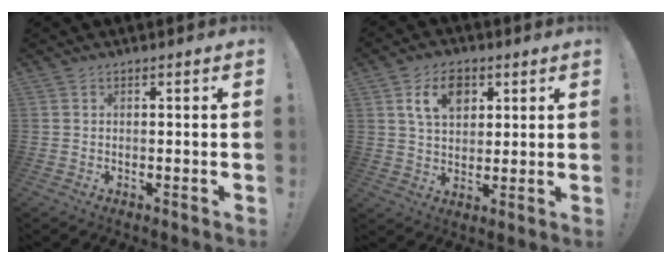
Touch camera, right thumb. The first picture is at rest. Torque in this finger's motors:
{"motor_torque": [0.00, 0.00, 0.00, 0.00, 0.02]}